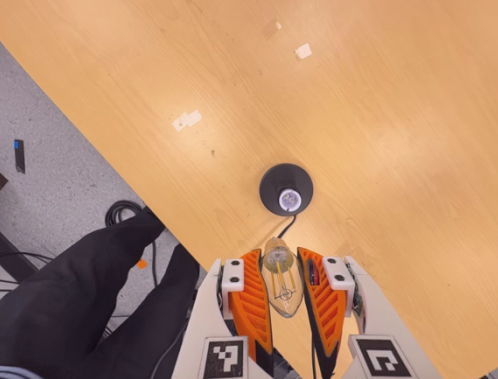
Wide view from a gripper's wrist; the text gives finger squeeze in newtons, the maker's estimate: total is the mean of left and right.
{"total": 24.3, "left": 27.0, "right": 21.7}